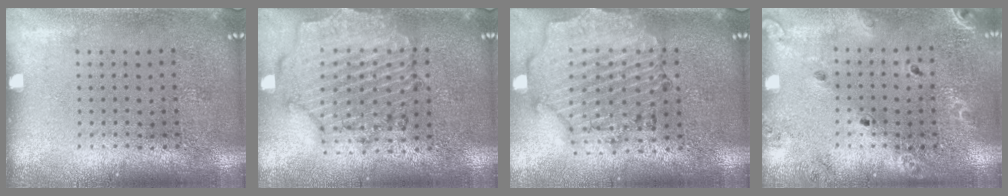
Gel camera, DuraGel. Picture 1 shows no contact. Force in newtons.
{"total": 1.6, "press": 1.6, "slide": 0.3}
{"total": 1.7, "press": 1.7, "slide": 0.3}
{"total": 1.5, "press": 1.4, "slide": 0.2}